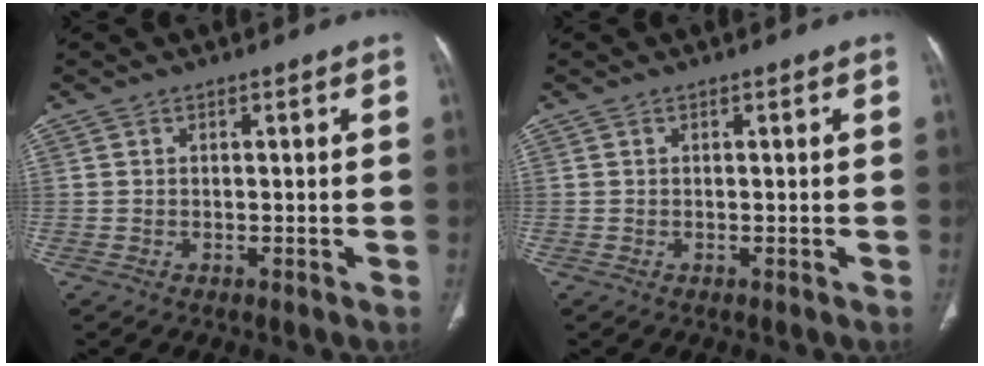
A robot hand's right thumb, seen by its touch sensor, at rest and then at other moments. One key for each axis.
{"total": 0.0}